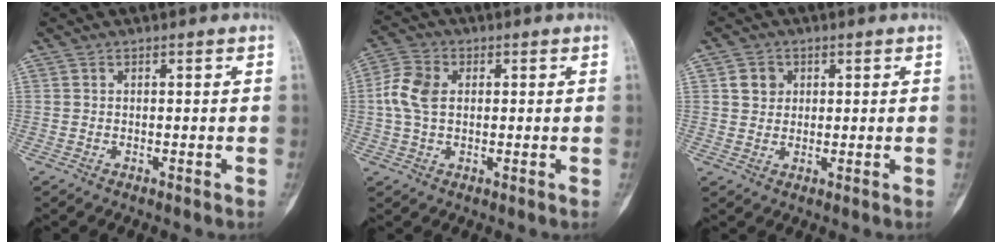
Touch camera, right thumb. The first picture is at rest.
{"total": 7.3, "force": [0.7, 5.0, 5.2], "torque": [-0.117, 0.017, 0.010]}
{"total": 3.6, "force": [1.2, 3.1, 1.2], "torque": [-0.002, -0.003, 0.020]}